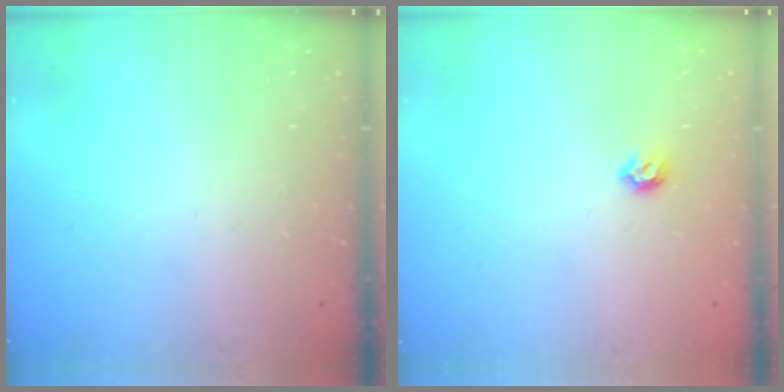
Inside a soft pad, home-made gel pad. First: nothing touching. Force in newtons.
{"total": 5.0, "press": 4.9, "slide": 1.1}